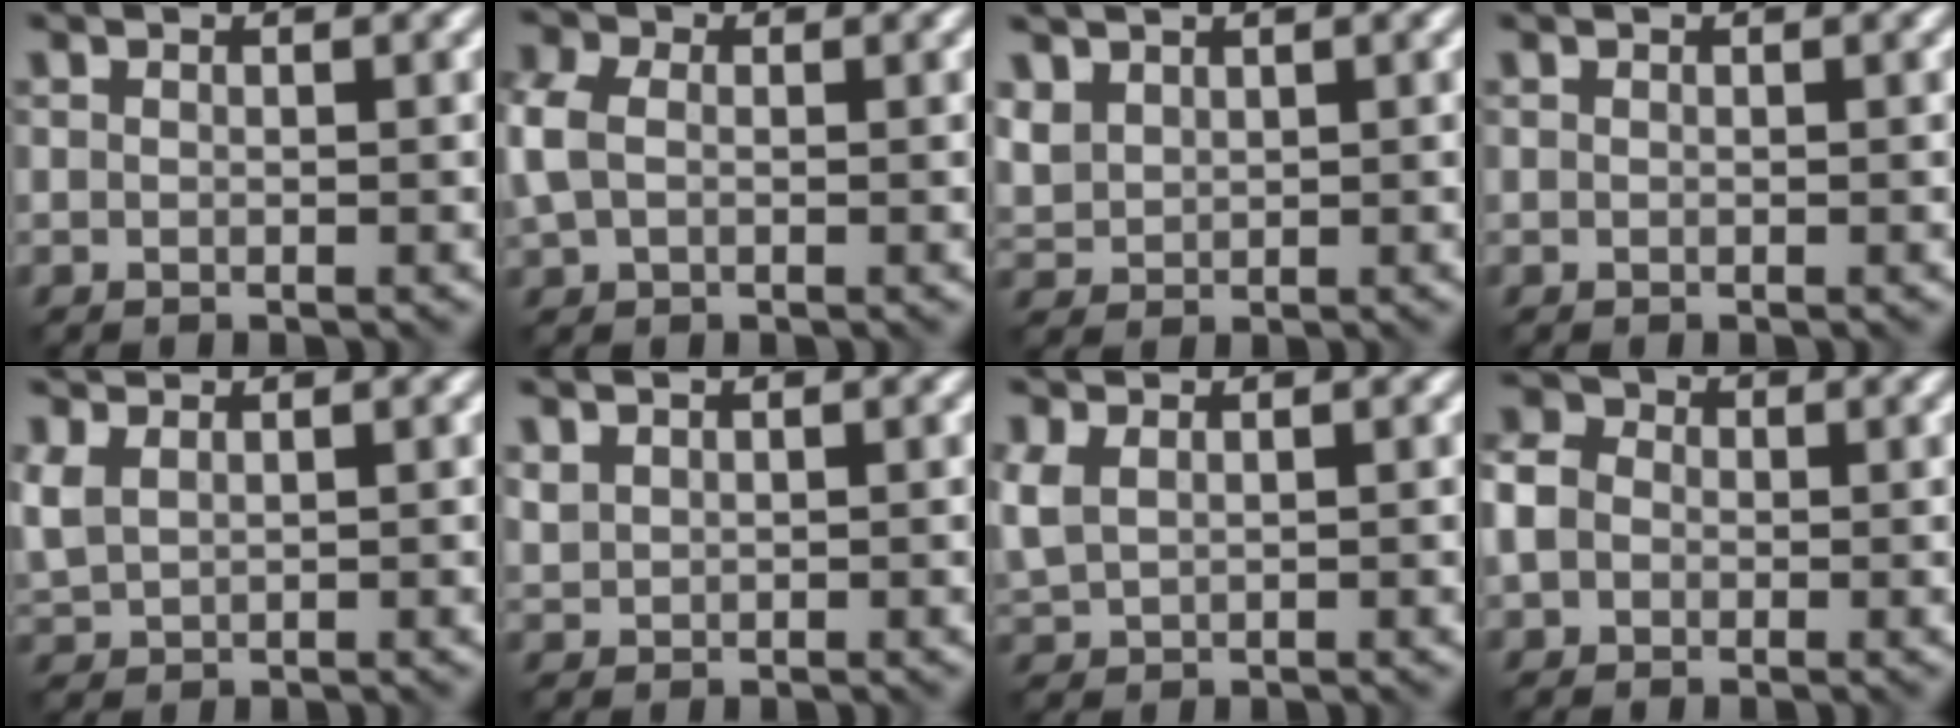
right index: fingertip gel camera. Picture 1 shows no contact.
{"total": 3.4, "force": [0.3, 2.5, 2.2], "torque": [-0.070, 0.007, 0.001]}
{"total": 2.7, "force": [1.5, 1.9, 1.2], "torque": [-0.038, 0.004, 0.036]}
{"total": 0.0}
{"total": 3.3, "force": [1.8, 1.8, 2.0], "torque": [-0.064, 0.013, 0.044]}
{"total": 1.1, "force": [0.9, 0.6, 0.3], "torque": [-0.015, 0.001, 0.025]}
{"total": 3.1, "force": [1.3, 1.8, 2.1], "torque": [-0.070, 0.010, 0.034]}
{"total": 4.4, "force": [-0.1, 3.8, 2.2], "torque": [-0.054, 0.014, -0.015]}